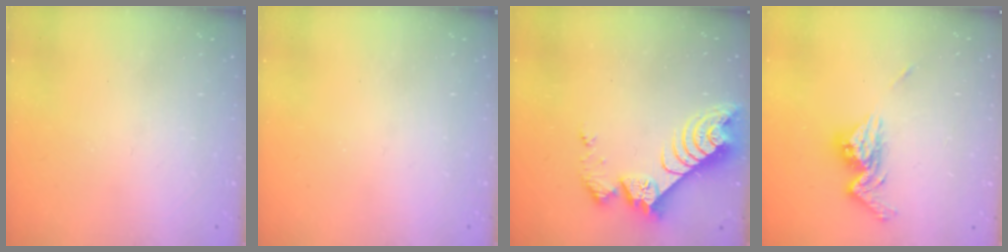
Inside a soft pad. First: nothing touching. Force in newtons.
{"total": 0.0}
{"total": 8.8, "press": 8.8, "slide": 0.8}
{"total": 11.2, "press": 11.1, "slide": 0.9}